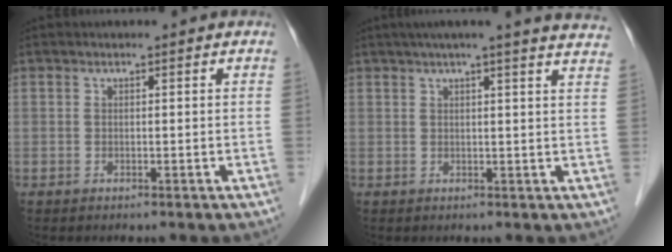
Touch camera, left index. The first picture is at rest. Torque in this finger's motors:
{"motor_torque": [0.50, -0.79, 0.22, 0.04]}